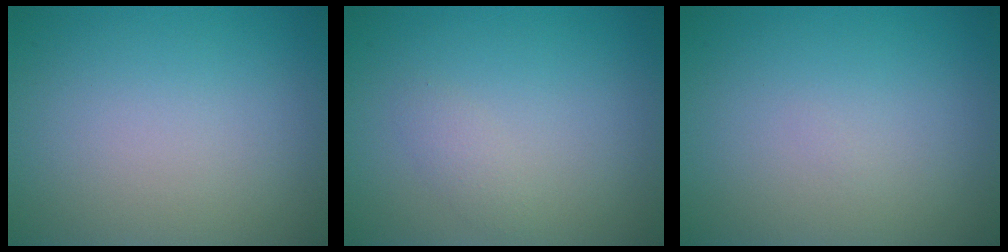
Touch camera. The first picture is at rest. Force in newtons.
{"total": 1.0, "press": 1.0, "slide": 0.0}
{"total": 0.0}